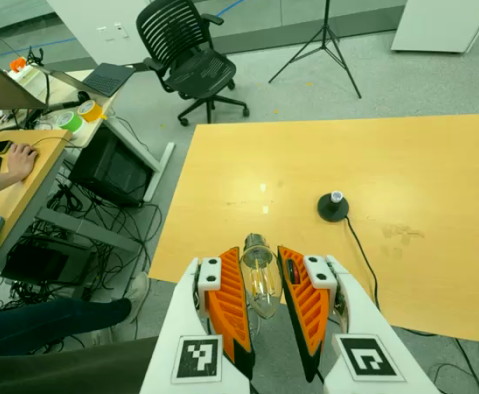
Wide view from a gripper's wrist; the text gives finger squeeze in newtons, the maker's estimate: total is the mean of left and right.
{"total": 8.7, "left": 8.0, "right": 9.4}